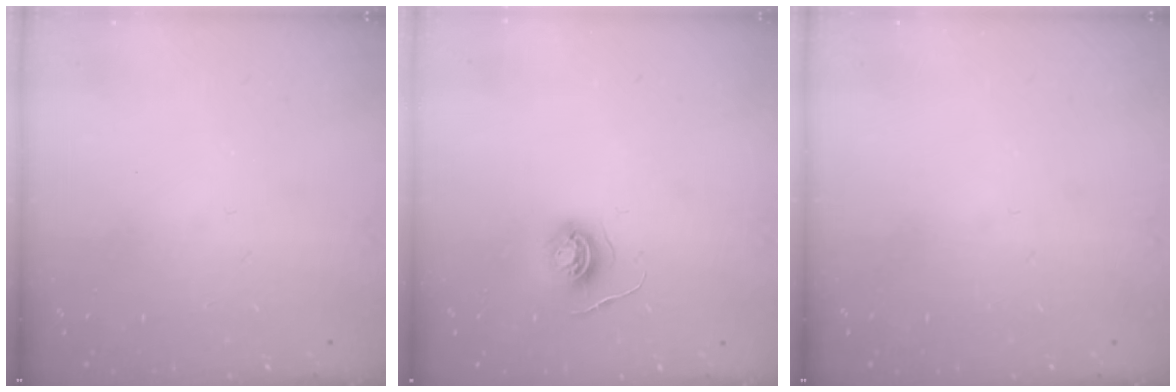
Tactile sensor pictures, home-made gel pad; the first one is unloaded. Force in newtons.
{"total": 5.3, "press": 5.3, "slide": 0.5}
{"total": 0.0}